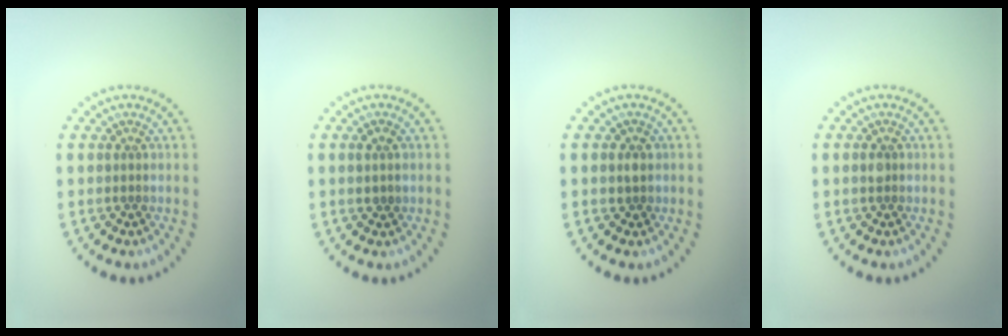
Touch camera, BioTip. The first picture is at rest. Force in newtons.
{"total": 1.3, "press": 1.3, "slide": 0.4}
{"total": 1.5, "press": 1.4, "slide": 0.5}
{"total": 1.0, "press": 1.0, "slide": 0.1}